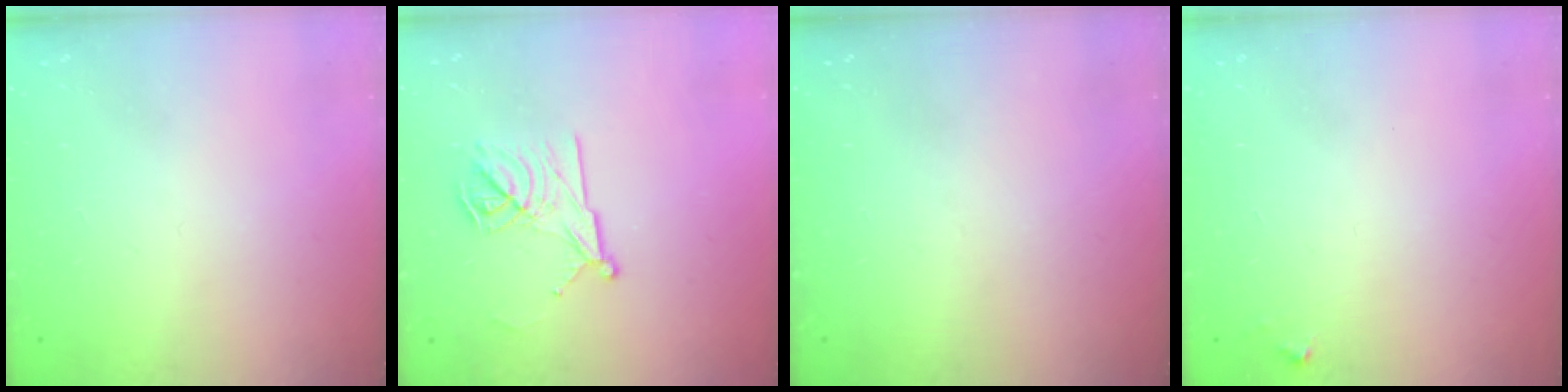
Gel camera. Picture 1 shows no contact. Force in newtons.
{"total": 12.0, "press": 12.0, "slide": 0.1}
{"total": 0.0}
{"total": 3.1, "press": 3.1, "slide": 0.1}